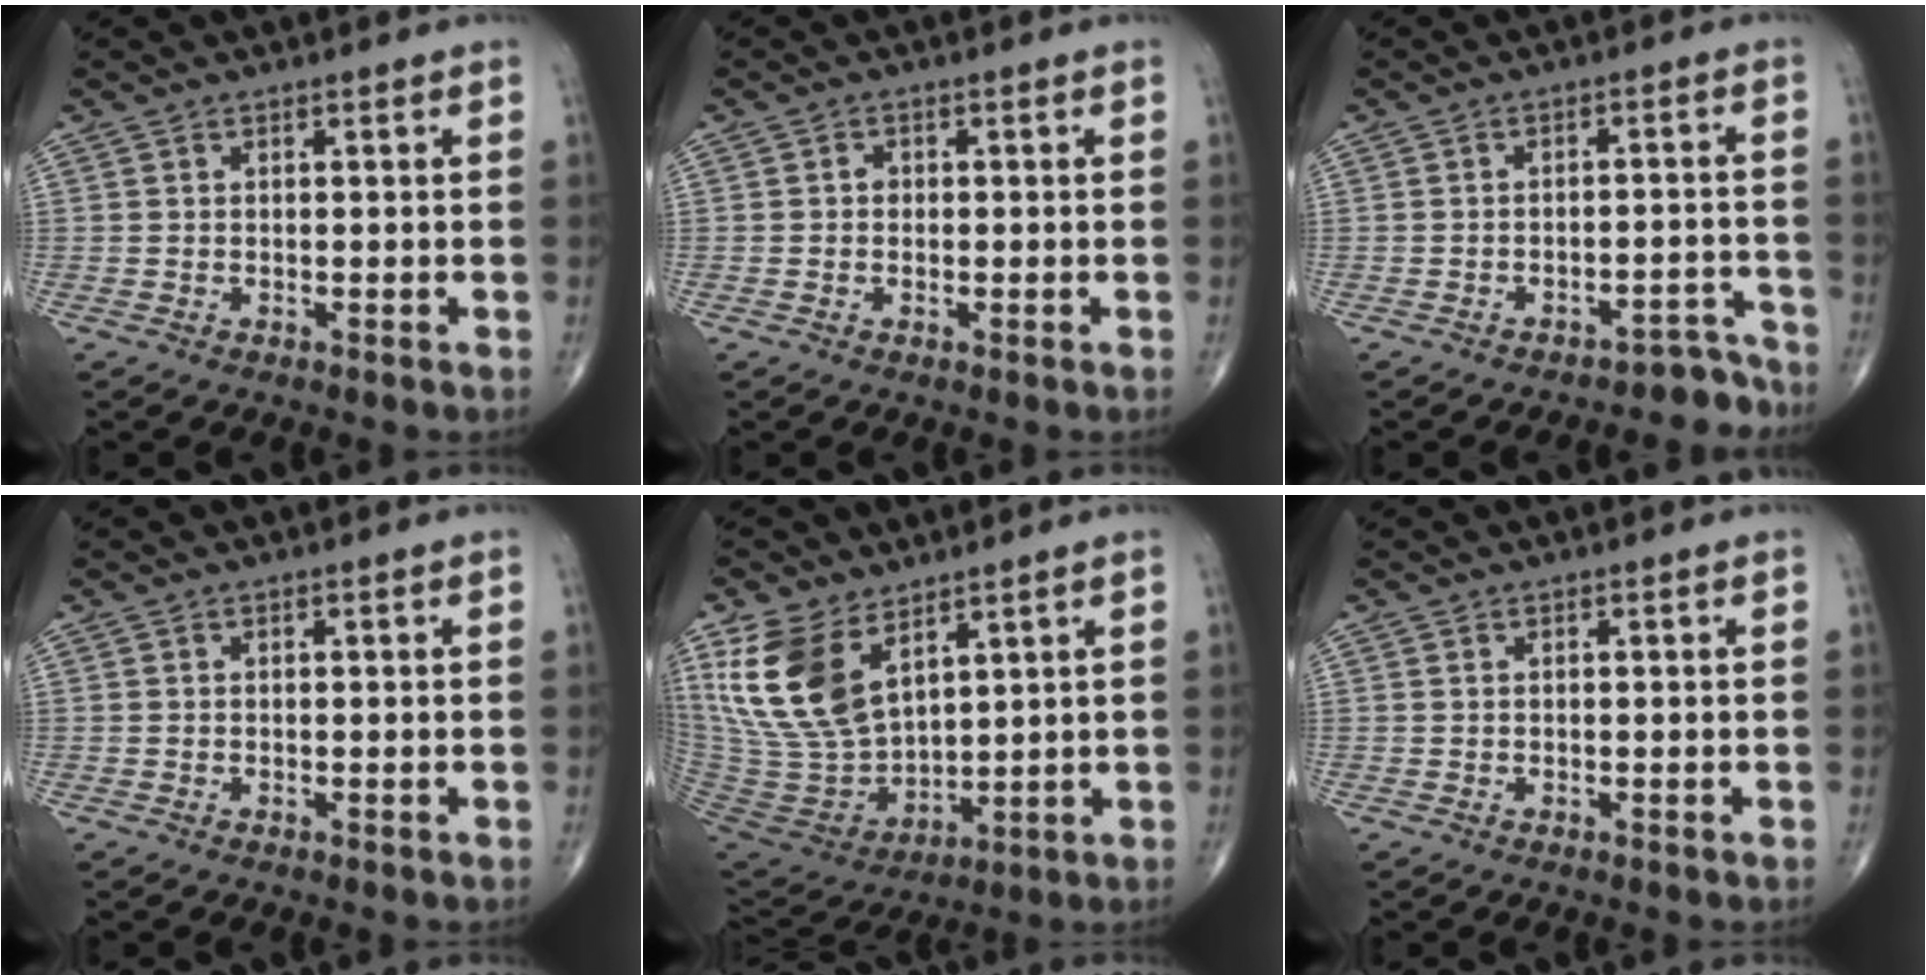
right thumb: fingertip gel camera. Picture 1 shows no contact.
{"total": 1.3, "force": [-0.1, 1.1, 0.7], "torque": [-0.005, 0.002, -0.003]}
{"total": 5.5, "force": [-5.0, 2.2, -0.1], "torque": [0.030, 0.081, -0.066]}
{"total": 0.0}
{"total": 17.4, "force": [8.9, 9.6, 11.5], "torque": [-0.223, -0.046, 0.194]}
{"total": 0.0}